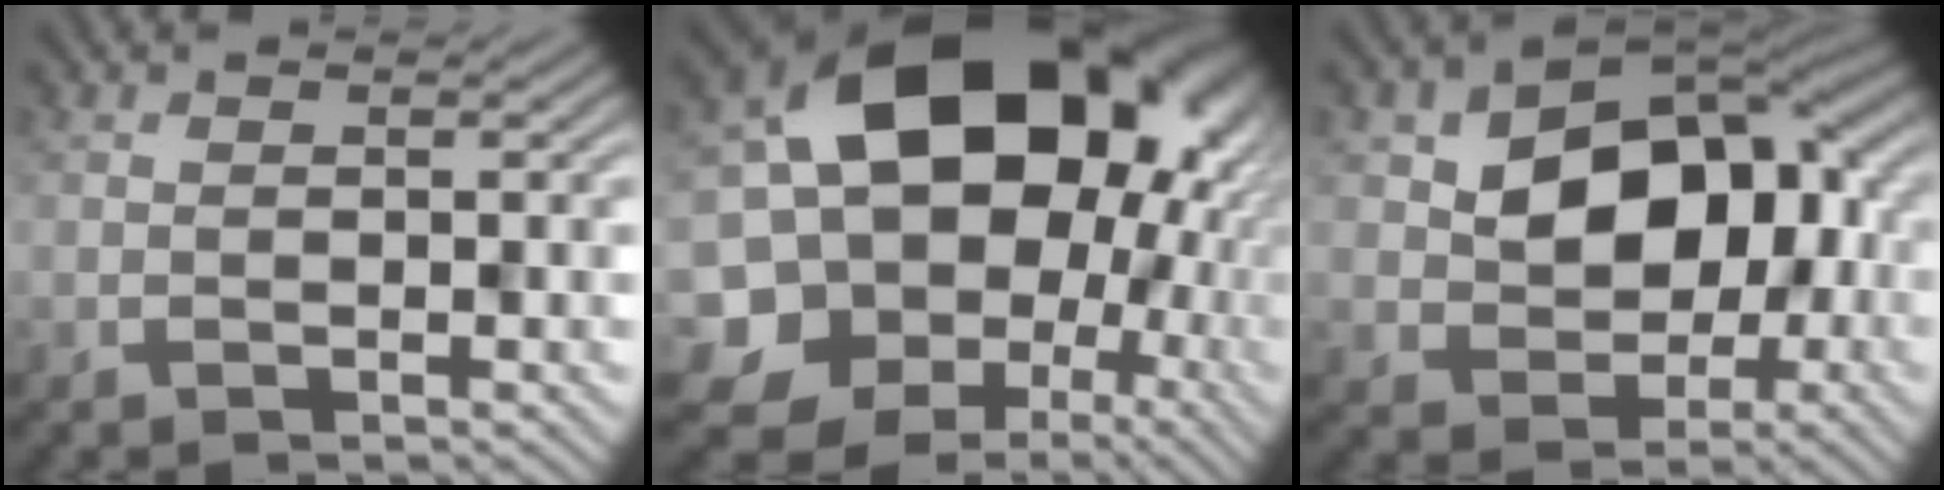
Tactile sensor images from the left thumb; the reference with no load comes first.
{"total": 22.1, "force": [4.1, 18.9, 10.6], "torque": [-0.222, -0.024, 0.087]}
{"total": 11.4, "force": [1.8, 8.3, 7.6], "torque": [-0.121, 0.006, 0.027]}